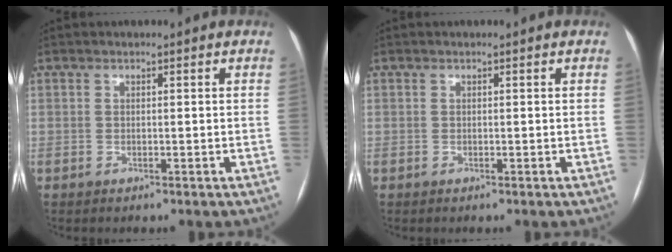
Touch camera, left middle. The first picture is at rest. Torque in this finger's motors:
{"motor_torque": [0.04, 0.04, 0.00, 0.00]}